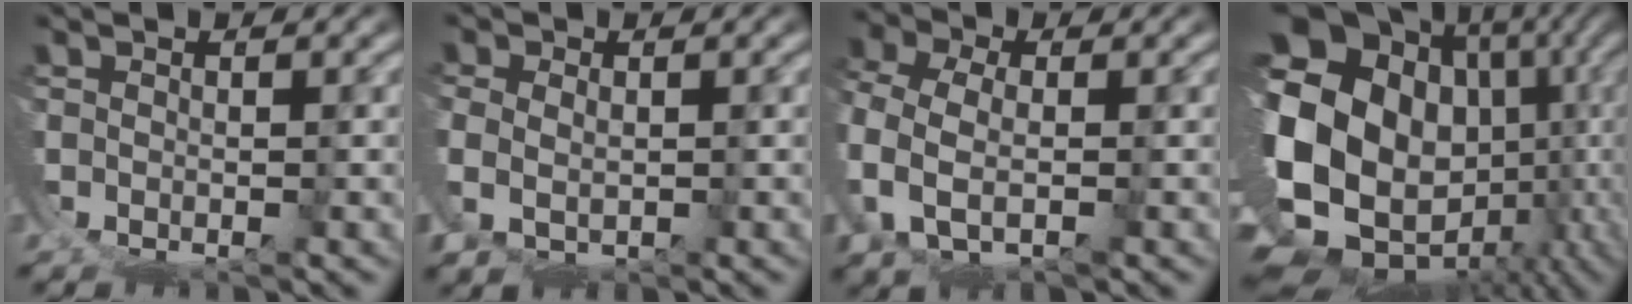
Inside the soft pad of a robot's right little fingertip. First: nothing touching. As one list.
[{"total": 3.5, "force": [0.6, 3.0, 1.7], "torque": [-0.059, -0.019, 0.021]}, {"total": 4.6, "force": [0.7, 3.2, 3.2], "torque": [-0.116, -0.021, 0.018]}, {"total": 24.9, "force": [-3.3, 19.1, 15.7], "torque": [-0.304, -0.065, -0.035]}]